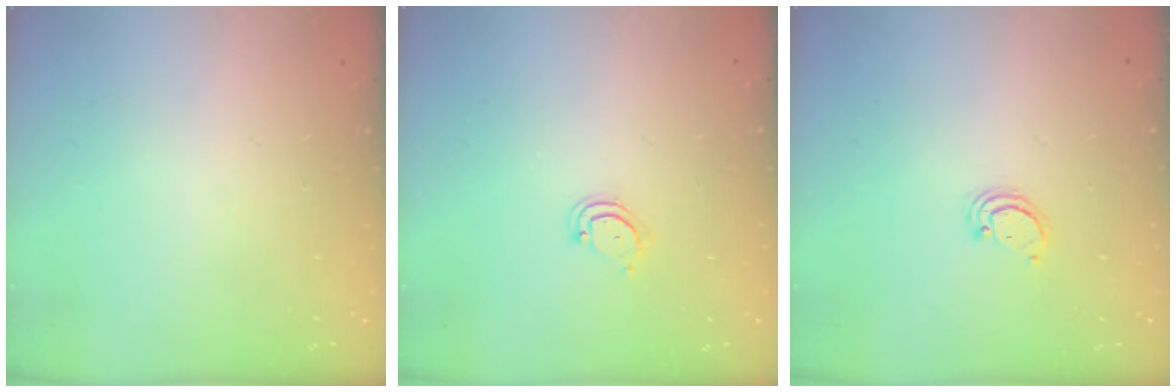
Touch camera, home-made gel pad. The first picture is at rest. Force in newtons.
{"total": 3.7, "press": 3.7, "slide": 0.4}
{"total": 2.4, "press": 2.4, "slide": 0.2}